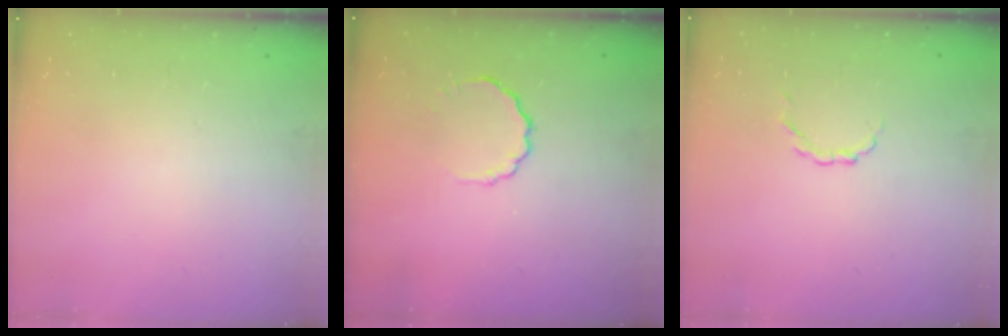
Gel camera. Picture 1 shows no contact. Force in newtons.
{"total": 3.6, "press": 3.4, "slide": 1.0}
{"total": 2.1, "press": 2.0, "slide": 0.6}